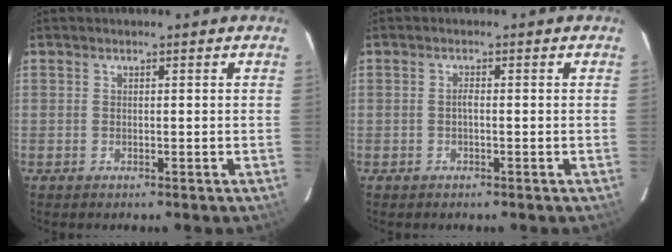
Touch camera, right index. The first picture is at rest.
{"total": 0.8, "force": [-0.3, 0.2, 0.7], "torque": [-0.013, 0.005, -0.007]}